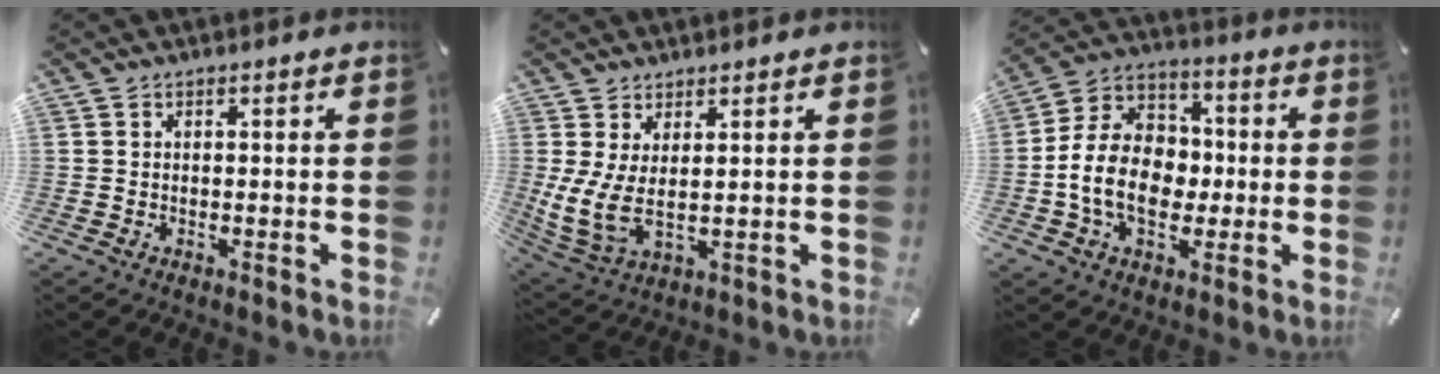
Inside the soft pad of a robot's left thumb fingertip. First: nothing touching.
{"total": 7.7, "force": [1.7, 3.7, 6.6], "torque": [-0.160, -0.024, 0.033]}
{"total": 14.0, "force": [-2.5, 10.9, 8.4], "torque": [-0.197, 0.017, -0.044]}